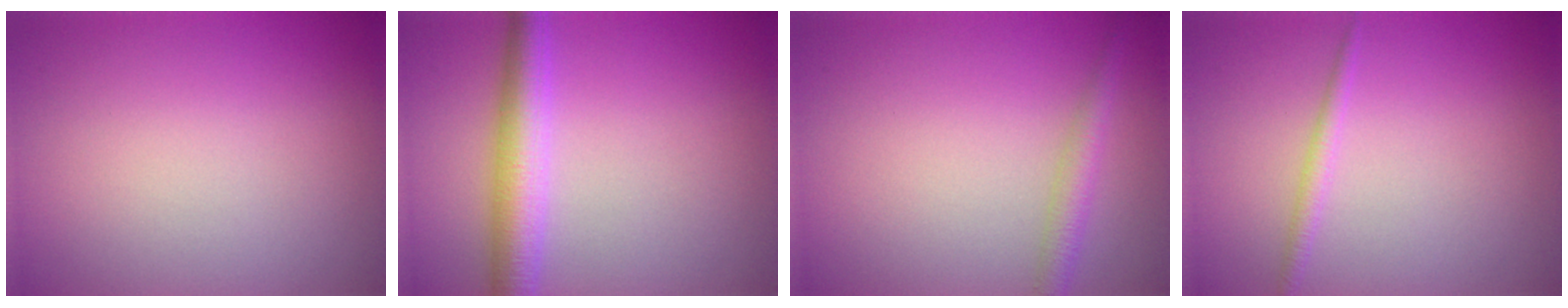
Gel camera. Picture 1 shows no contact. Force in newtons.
{"total": 4.6, "press": 4.6, "slide": 0.0}
{"total": 2.2, "press": 2.2, "slide": 0.1}
{"total": 1.2, "press": 1.2, "slide": 0.1}